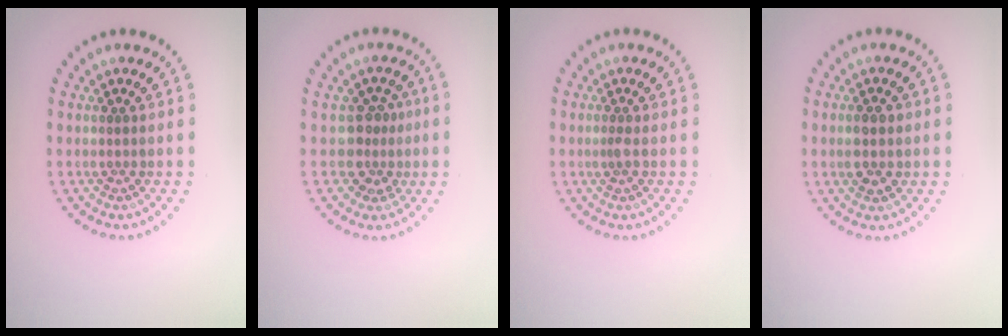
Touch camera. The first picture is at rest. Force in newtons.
{"total": 2.6, "press": 2.0, "slide": 1.6}
{"total": 0.7, "press": 0.5, "slide": 0.5}
{"total": 2.7, "press": 2.7, "slide": 0.0}